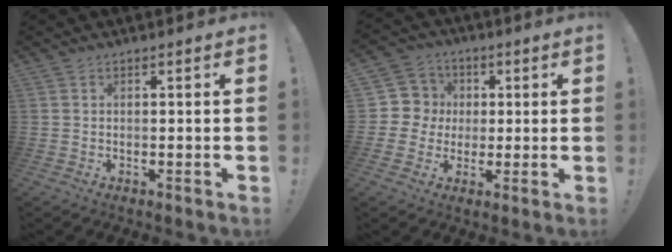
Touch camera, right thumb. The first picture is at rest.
{"total": 9.2, "force": [0.8, 9.0, 2.1], "torque": [-0.033, 0.001, 0.021]}